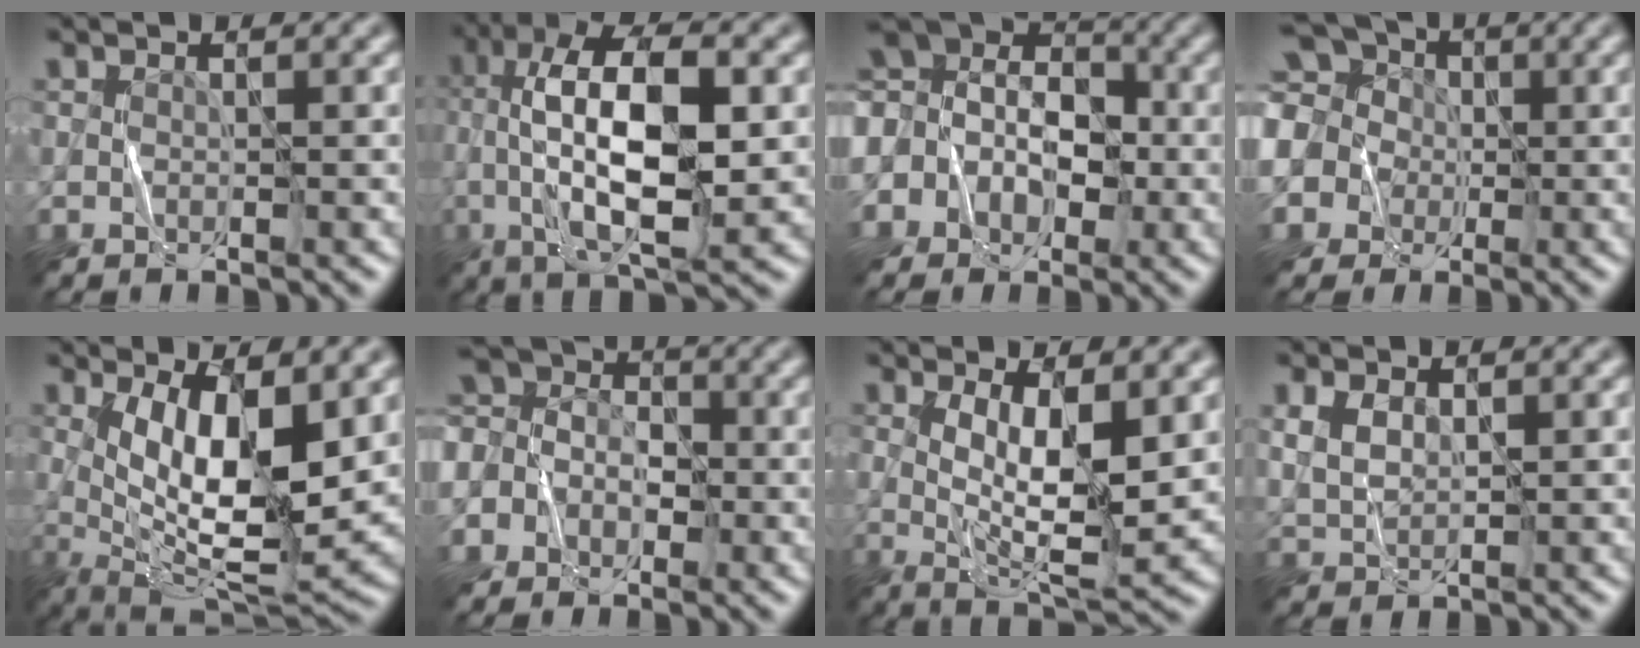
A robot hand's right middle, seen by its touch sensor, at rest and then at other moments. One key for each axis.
{"total": 11.6, "fx": -0.5, "fy": 4.0, "fz": 10.9, "tx": -0.197, "ty": 0.016, "tz": -0.016}
{"total": 11.2, "fx": 0.7, "fy": 9.6, "fz": 5.7, "tx": -0.143, "ty": 0.054, "tz": -0.033}
{"total": 12.5, "fx": 2.2, "fy": 10.8, "fz": 5.7, "tx": -0.158, "ty": 0.041, "tz": -0.002}
{"total": 11.0, "fx": 0.8, "fy": 3.3, "fz": 10.4, "tx": -0.181, "ty": -0.012, "tz": 0.015}
{"total": 6.0, "fx": -1.1, "fy": 5.3, "fz": 2.5, "tx": -0.061, "ty": 0.024, "tz": -0.043}
{"total": 6.8, "fx": 0.9, "fy": 1.8, "fz": 6.5, "tx": -0.118, "ty": -0.010, "tz": 0.021}
{"total": 2.4, "fx": 0.9, "fy": 1.4, "fz": 1.7, "tx": -0.047, "ty": 0.000, "tz": 0.023}